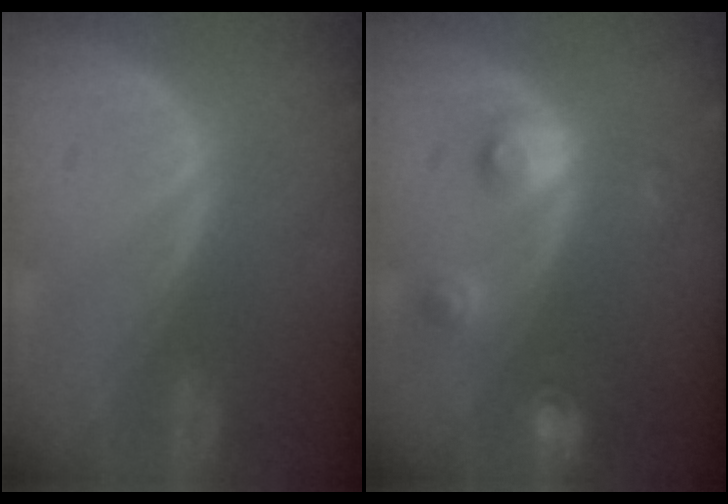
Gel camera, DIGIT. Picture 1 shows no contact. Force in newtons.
{"total": 3.6, "press": 3.3, "slide": 1.5}